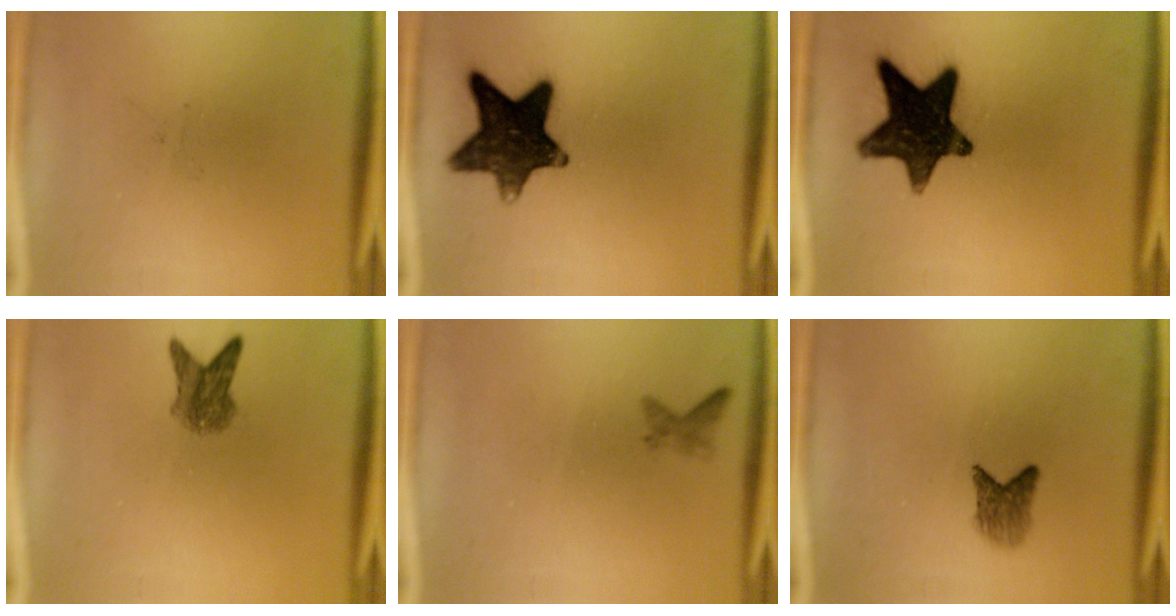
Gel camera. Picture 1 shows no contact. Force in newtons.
{"total": 13.4}
{"total": 15.4}
{"total": 4.0}
{"total": 1.1}
{"total": 2.8}